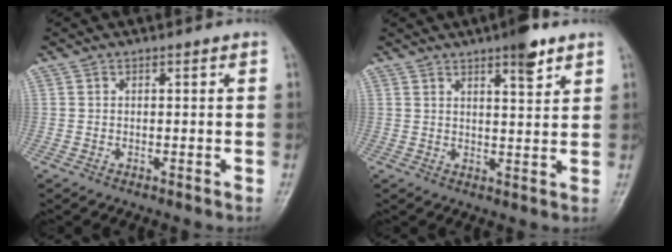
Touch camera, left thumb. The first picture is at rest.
{"total": 5.8, "force": [3.9, 1.3, 4.2], "torque": [-0.051, -0.022, 0.054]}